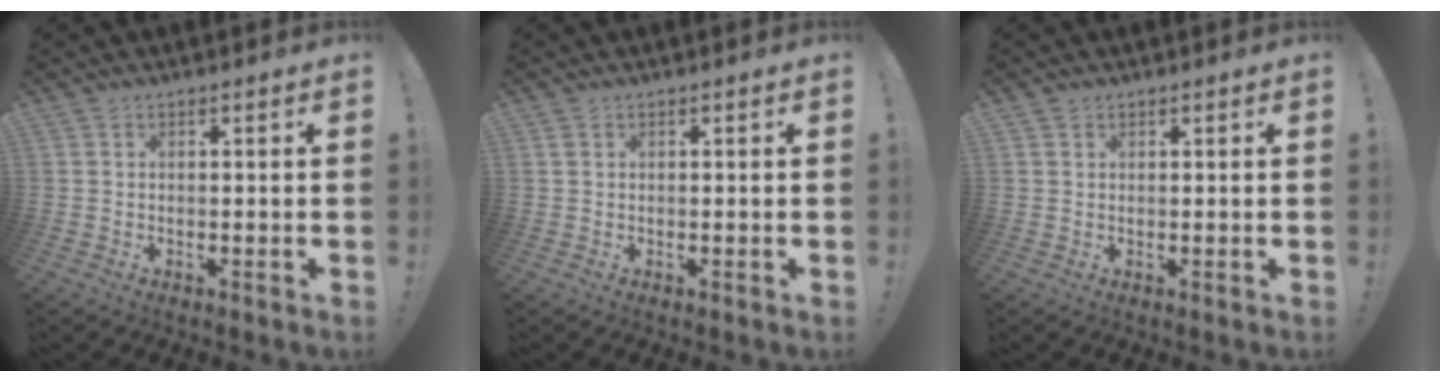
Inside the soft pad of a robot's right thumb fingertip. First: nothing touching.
{"total": 0.8, "force": [0.4, 0.5, 0.5], "torque": [-0.003, 0.000, 0.005]}
{"total": 0.7, "force": [0.5, 0.5, 0.0], "torque": [0.001, 0.000, 0.010]}